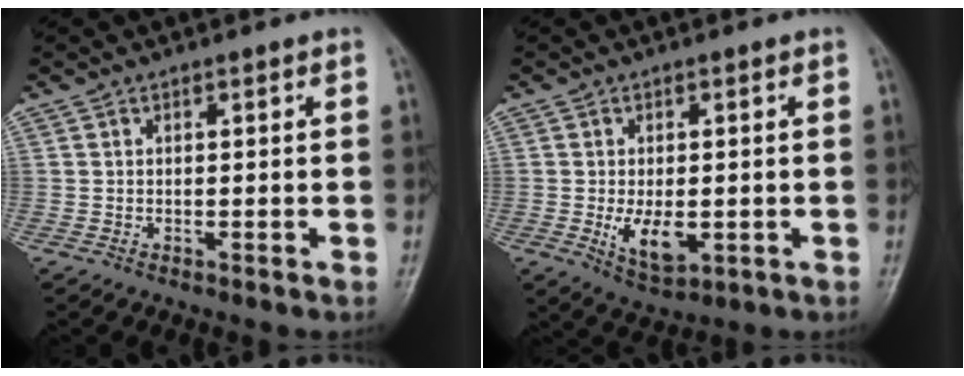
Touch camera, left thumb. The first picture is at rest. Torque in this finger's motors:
{"motor_torque": [0.97, 1.10, 0.82, 0.25, 0.12]}